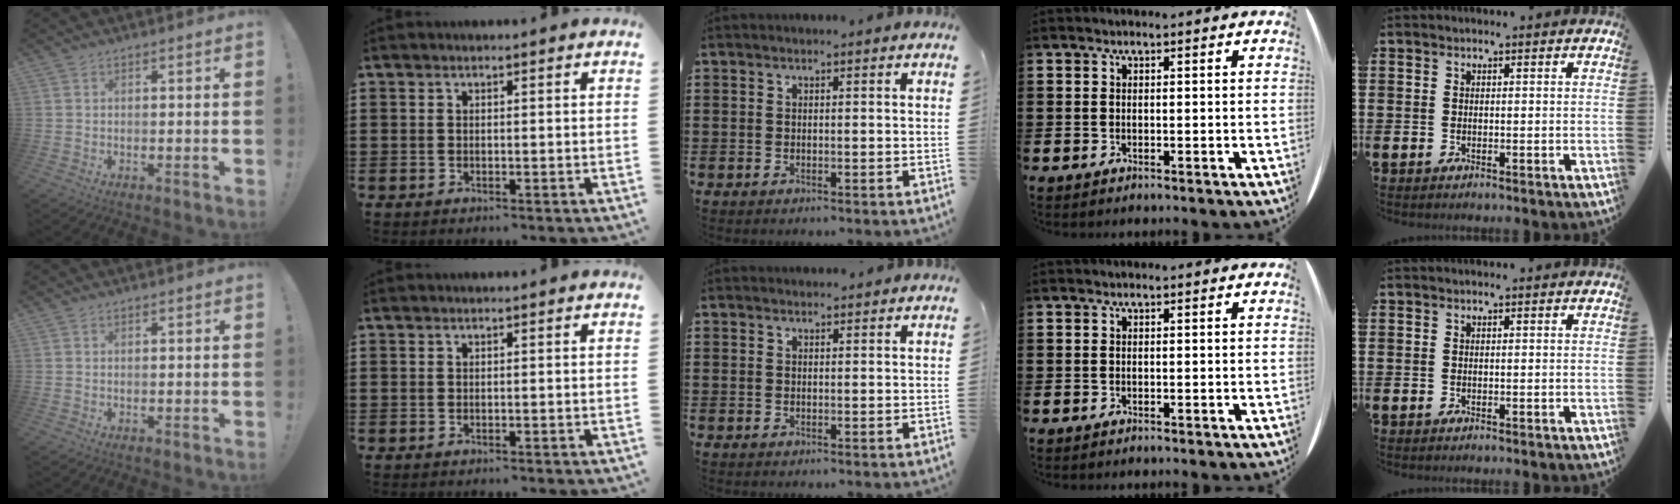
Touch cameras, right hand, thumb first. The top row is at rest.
{"middle": {"total": 0.6, "force": [0.6, 0.1, -0.1], "torque": [0.007, -0.006, 0.011]}}